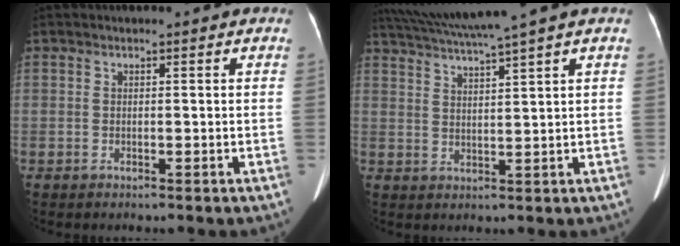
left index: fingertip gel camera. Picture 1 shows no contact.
{"total": 8.9, "force": [7.5, -2.0, 4.4], "torque": [-0.081, 0.012, 0.123]}